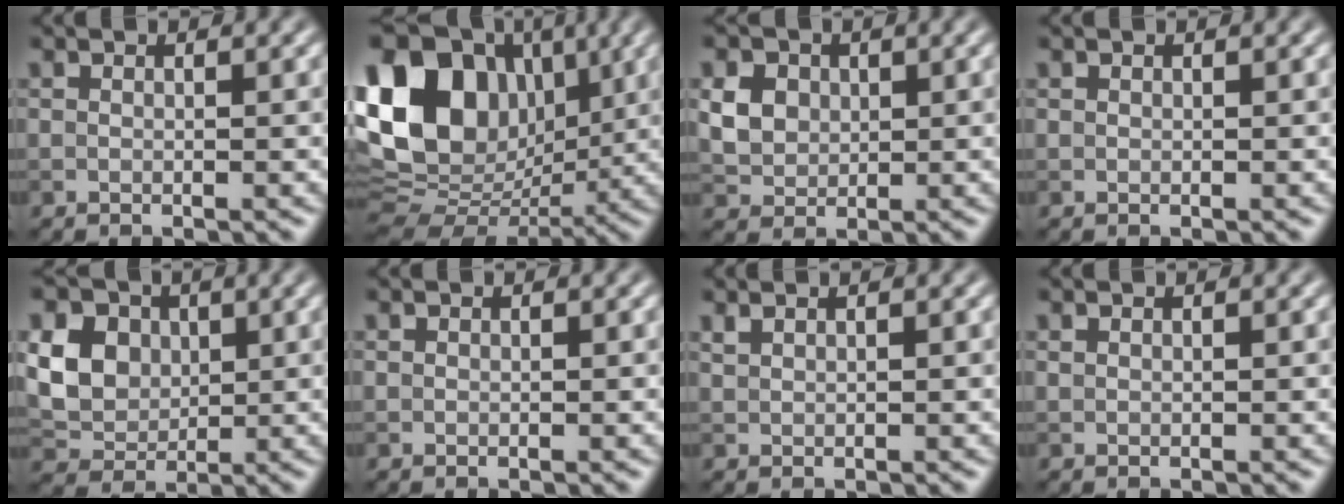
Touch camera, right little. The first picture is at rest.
{"total": 16.4, "force": [4.2, 12.2, 10.1], "torque": [-0.190, 0.032, 0.077]}
{"total": 4.4, "force": [1.4, 3.5, 2.2], "torque": [-0.062, 0.008, 0.028]}
{"total": 0.0}
{"total": 8.9, "force": [2.8, 7.0, 4.8], "torque": [-0.099, 0.024, 0.041]}
{"total": 0.0}
{"total": 0.7, "force": [0.7, 0.2, 0.3], "torque": [-0.007, 0.001, 0.016]}
{"total": 0.0}